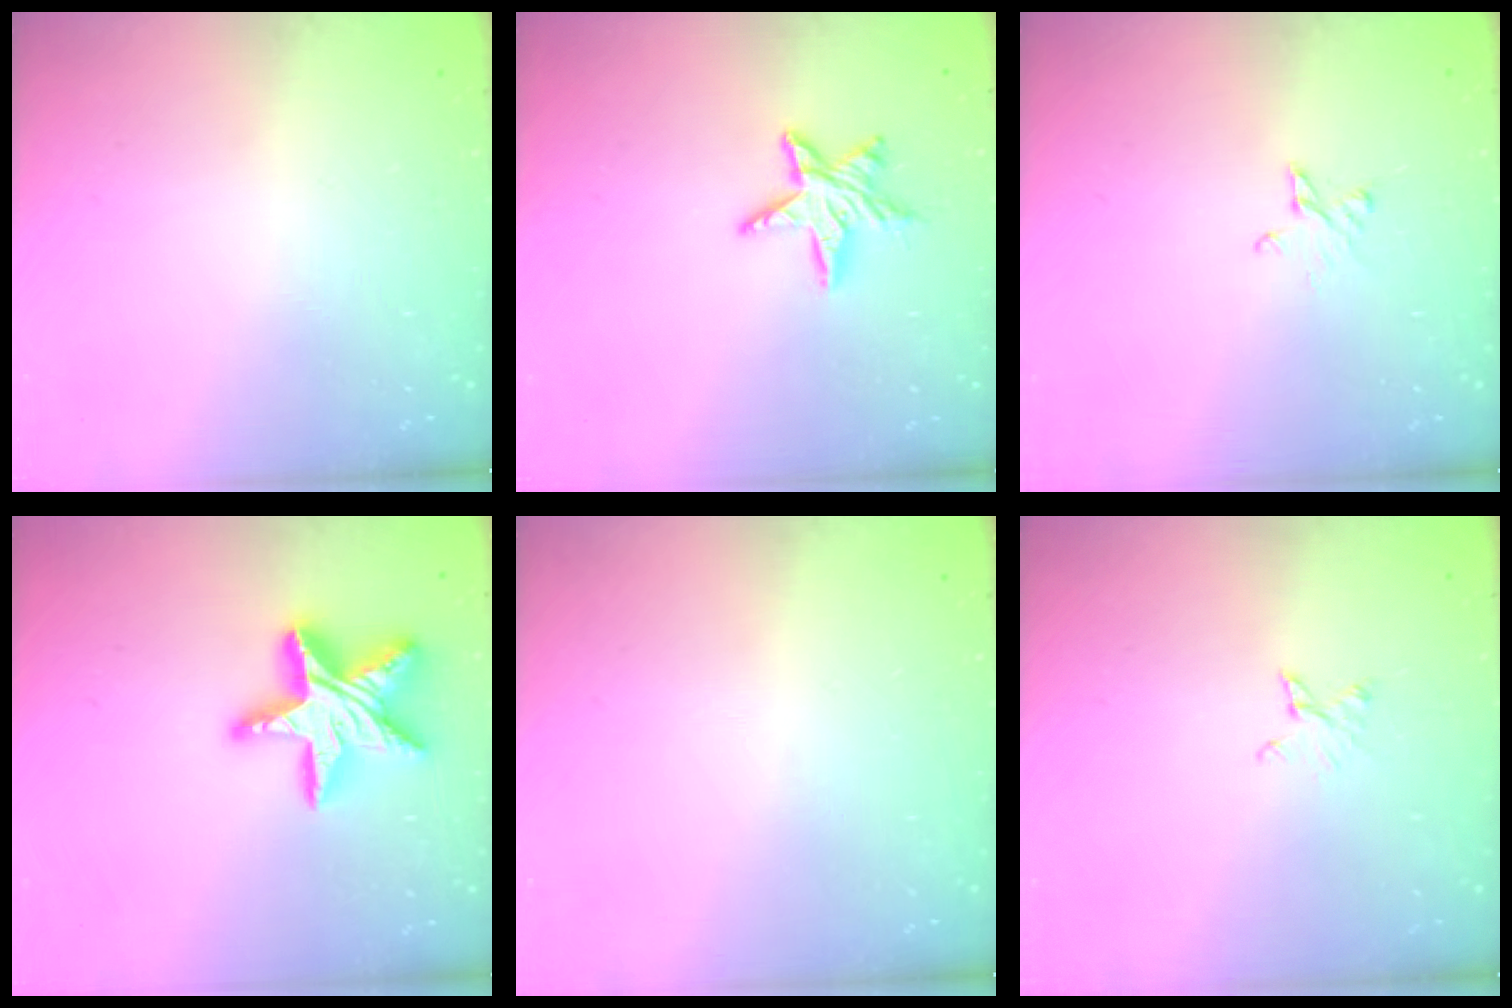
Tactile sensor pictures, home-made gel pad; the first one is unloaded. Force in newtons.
{"total": 9.1, "press": 9.1, "slide": 0.5}
{"total": 3.3, "press": 3.3, "slide": 0.3}
{"total": 18.5, "press": 18.4, "slide": 1.6}
{"total": 0.0}
{"total": 2.5, "press": 2.5, "slide": 0.3}